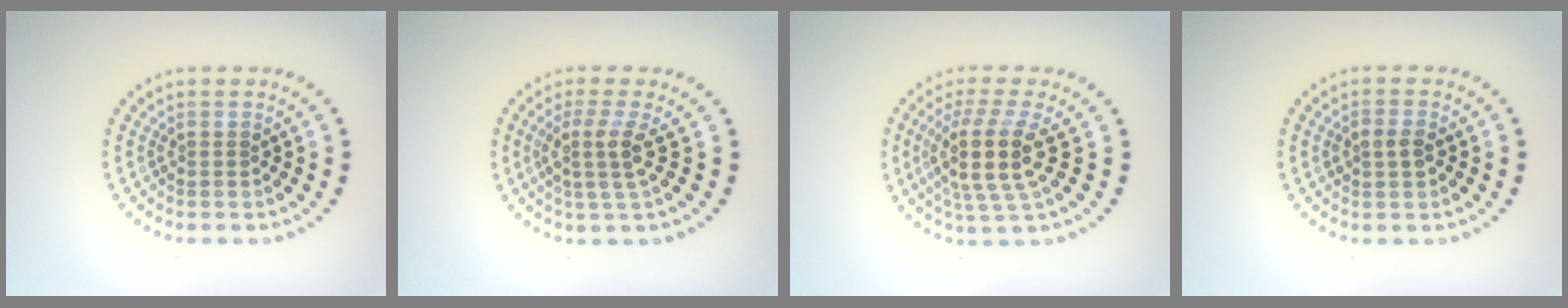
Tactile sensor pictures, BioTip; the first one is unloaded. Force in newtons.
{"total": 2.7, "press": 2.1, "slide": 1.8}
{"total": 4.7, "press": 3.8, "slide": 2.8}
{"total": 1.7, "press": 1.7, "slide": 0.1}